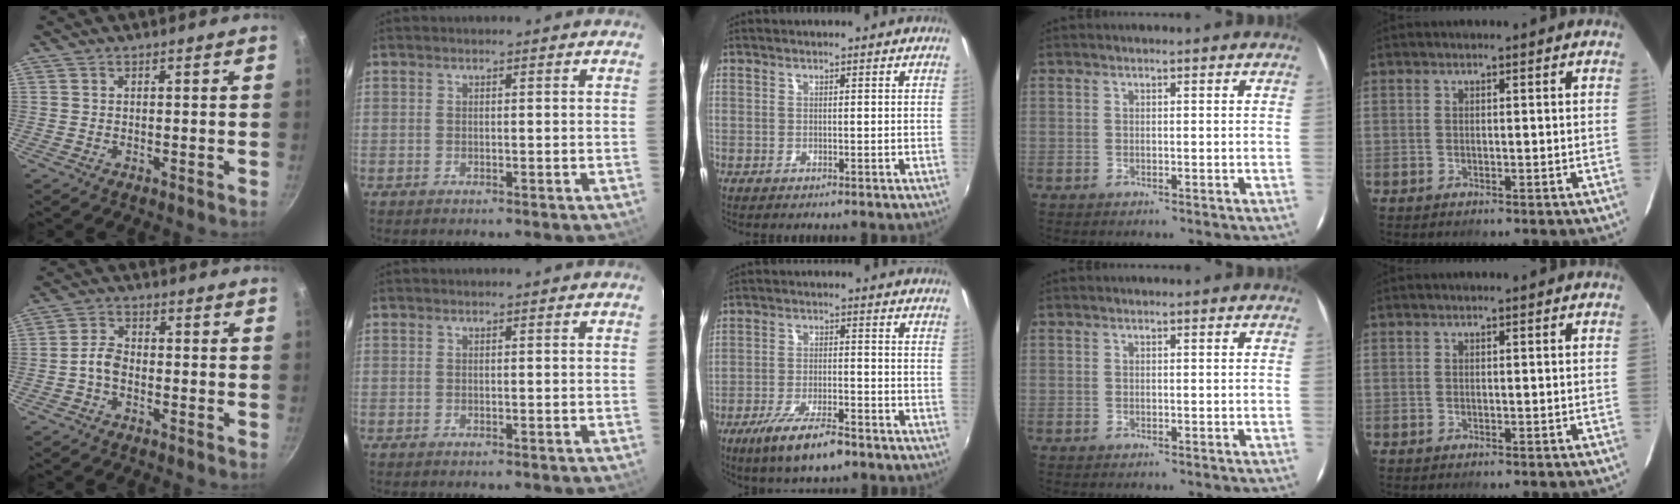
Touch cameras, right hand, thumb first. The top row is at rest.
{"thumb": {"total": 3.7, "force": [-1.5, 2.3, 2.5], "torque": [-0.046, 0.024, -0.036]}, "middle": {"total": 9.8, "force": [-6.8, 2.3, 6.6], "torque": [-0.148, -0.023, -0.118]}}